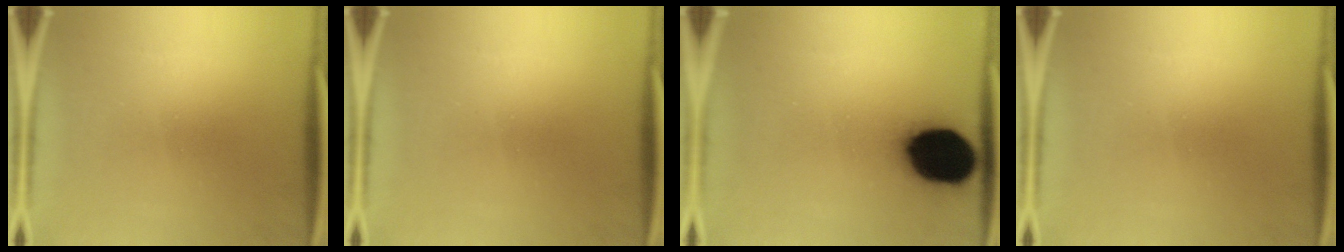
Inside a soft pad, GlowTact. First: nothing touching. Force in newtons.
{"total": 0.0}
{"total": 19.8}
{"total": 0.0}